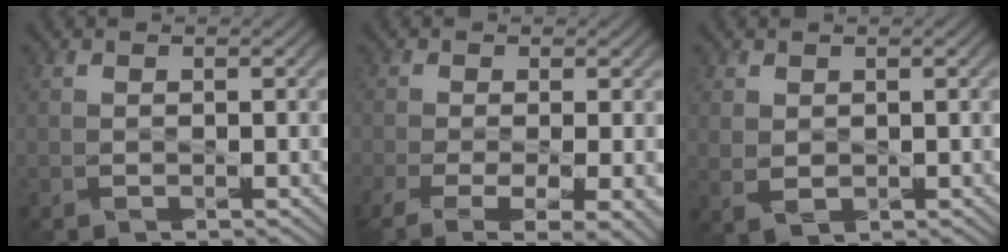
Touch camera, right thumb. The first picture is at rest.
{"total": 8.8, "force": [-4.3, 2.9, 7.1], "torque": [-0.139, -0.025, -0.065]}
{"total": 1.9, "force": [0.7, 1.3, 1.2], "torque": [-0.031, -0.005, 0.019]}